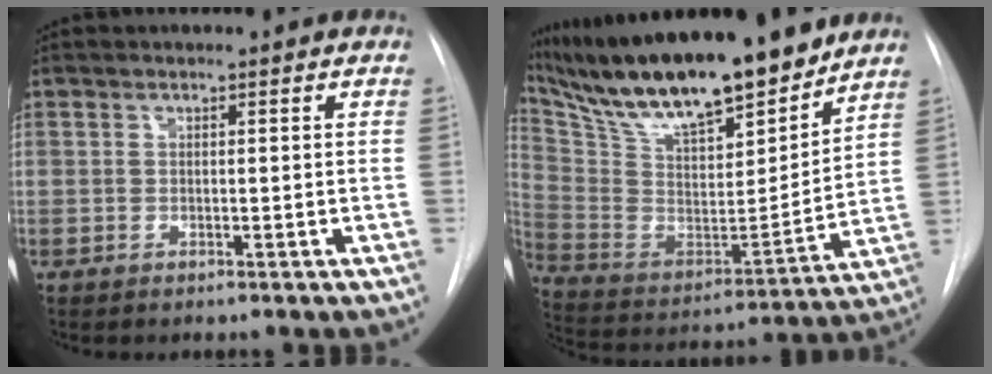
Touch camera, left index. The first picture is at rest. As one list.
[{"total": 24.5, "force": [20.2, 5.2, 13.0], "torque": [-0.240, -0.007, 0.337]}]